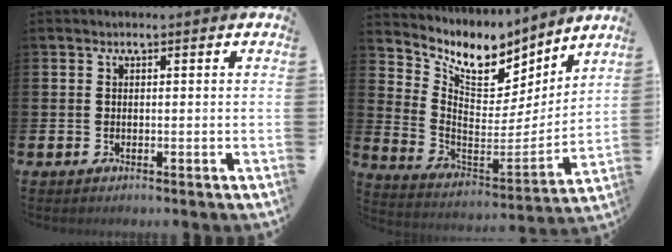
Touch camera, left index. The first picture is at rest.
{"total": 9.6, "force": [8.2, 3.9, 3.0], "torque": [-0.093, -0.061, 0.145]}